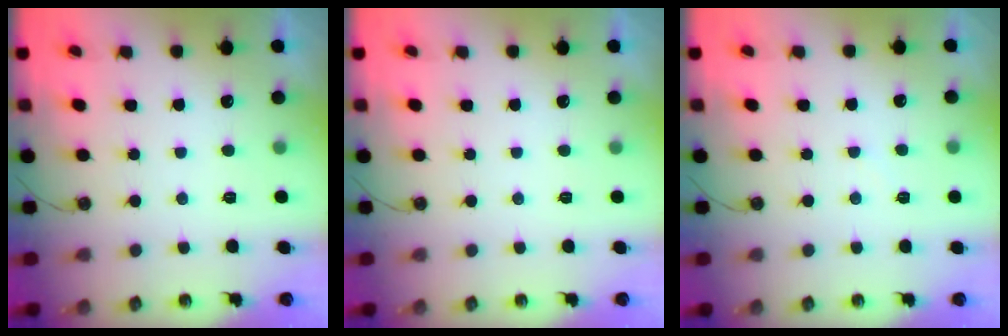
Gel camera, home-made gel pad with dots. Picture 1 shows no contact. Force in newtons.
{"total": 0.0}
{"total": 2.9, "press": 2.9, "slide": 0.5}